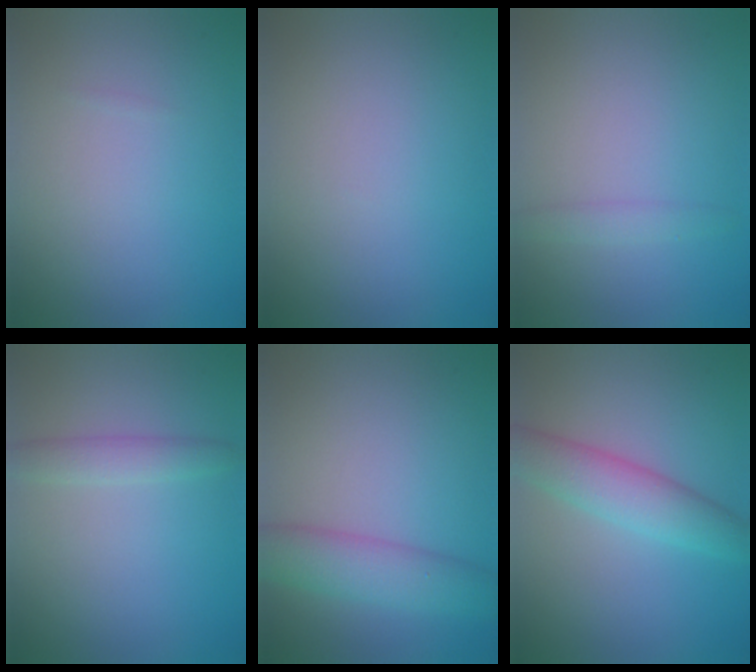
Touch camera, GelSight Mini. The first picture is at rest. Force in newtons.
{"total": 0.0}
{"total": 1.3, "press": 1.3, "slide": 0.1}
{"total": 1.9, "press": 1.9, "slide": 0.0}
{"total": 4.8, "press": 4.8, "slide": 0.2}
{"total": 4.4, "press": 4.4, "slide": 0.2}